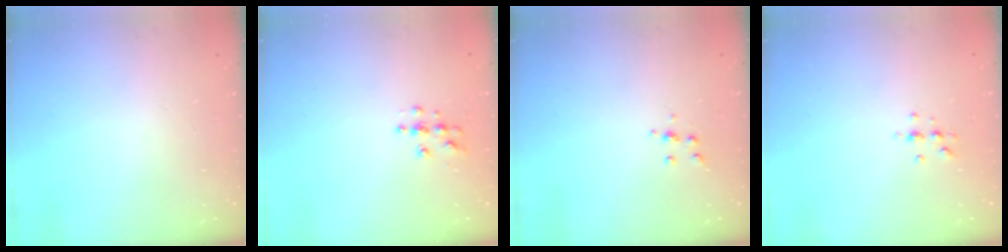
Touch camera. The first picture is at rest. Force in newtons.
{"total": 4.3, "press": 4.3, "slide": 0.4}
{"total": 4.0, "press": 3.9, "slide": 0.9}
{"total": 4.9, "press": 4.9, "slide": 0.7}